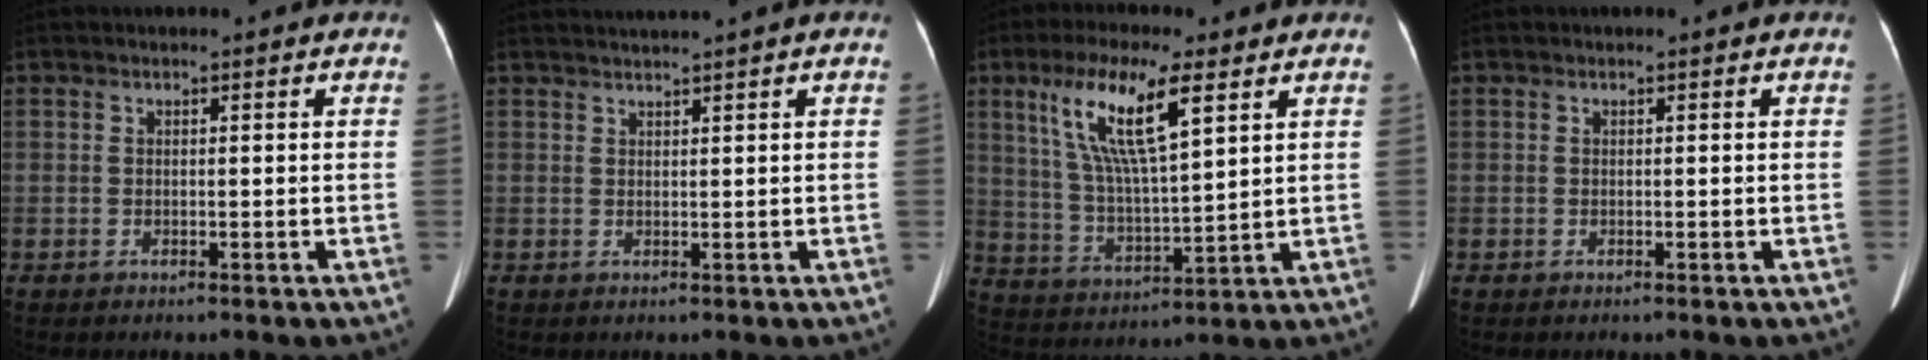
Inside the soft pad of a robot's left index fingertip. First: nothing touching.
{"total": 2.6, "force": [2.1, -1.1, 0.9], "torque": [-0.012, 0.013, 0.041]}
{"total": 12.5, "force": [5.8, 2.0, 10.9], "torque": [-0.222, 0.001, 0.112]}
{"total": 0.0}